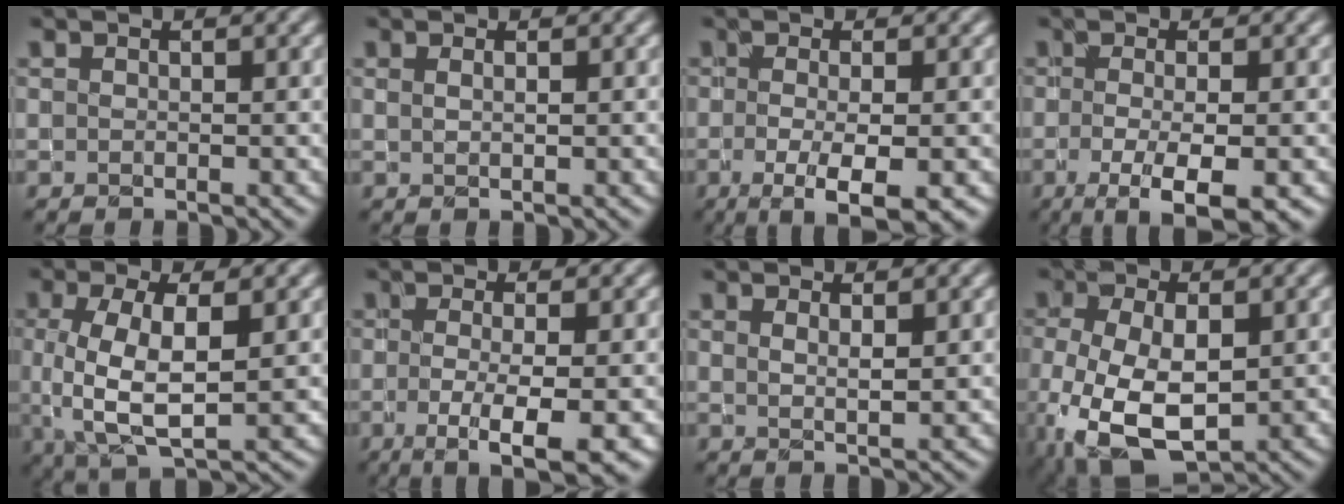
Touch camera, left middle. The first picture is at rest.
{"total": 0.7, "force": [0.4, 0.3, 0.6], "torque": [-0.012, 0.001, 0.009]}
{"total": 5.1, "force": [-1.5, 1.2, 4.7], "torque": [-0.080, -0.013, -0.026]}
{"total": 5.6, "force": [-1.9, 1.4, 5.1], "torque": [-0.082, -0.011, -0.033]}
{"total": 7.0, "force": [0.3, 2.7, 6.5], "torque": [-0.134, 0.000, 0.007]}
{"total": 5.8, "force": [-1.7, 1.4, 5.4], "torque": [-0.083, -0.015, -0.030]}
{"total": 1.5, "force": [0.9, 0.4, 1.2], "torque": [-0.021, -0.001, 0.015]}
{"total": 9.4, "force": [-2.5, 5.2, 7.4], "torque": [-0.171, -0.027, -0.037]}